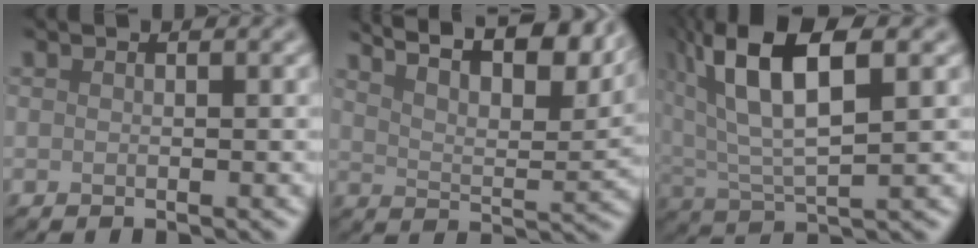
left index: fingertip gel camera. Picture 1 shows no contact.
{"total": 14.6, "force": [10.9, 4.2, 8.8], "torque": [-0.116, 0.041, 0.123]}
{"total": 10.9, "force": [4.7, 4.2, 8.9], "torque": [-0.175, 0.021, 0.079]}